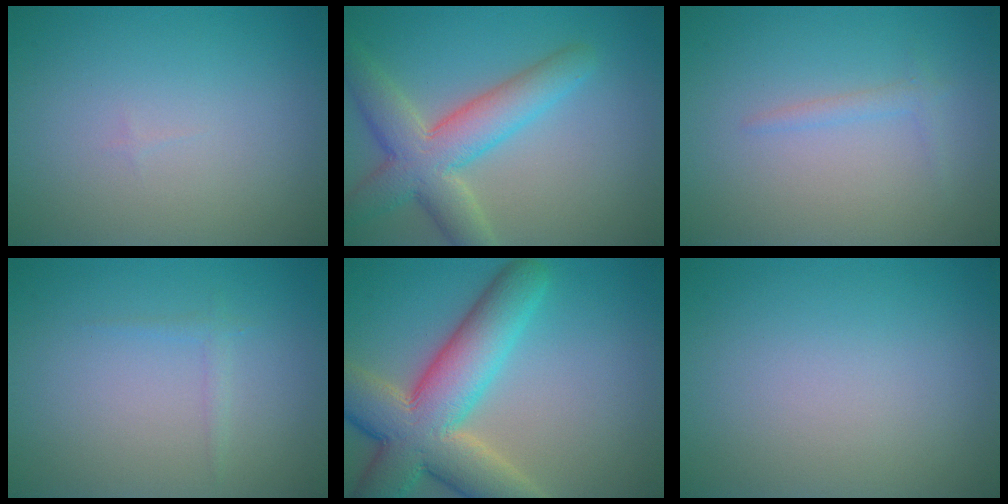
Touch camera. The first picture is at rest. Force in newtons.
{"total": 6.7, "press": 6.7, "slide": 0.6}
{"total": 1.0, "press": 1.0, "slide": 0.1}
{"total": 0.8, "press": 0.8, "slide": 0.1}
{"total": 10.8, "press": 10.8, "slide": 0.7}
{"total": 0.0}